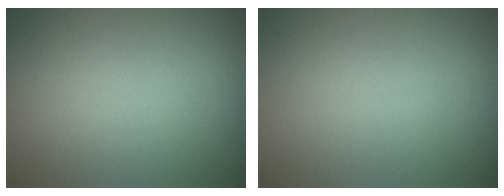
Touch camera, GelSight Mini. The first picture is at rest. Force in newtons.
{"total": 0.0}